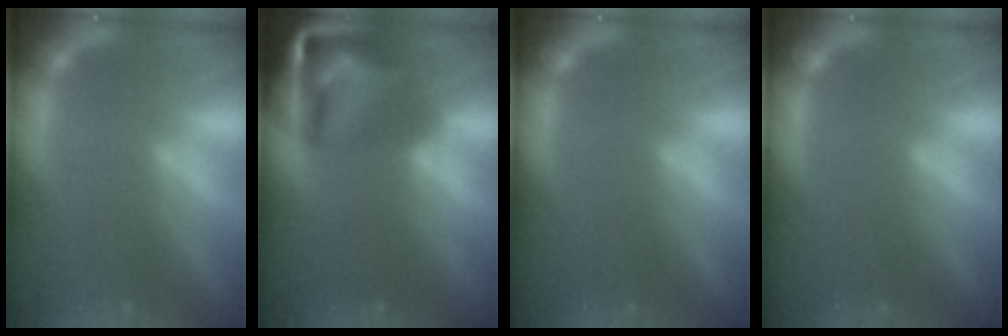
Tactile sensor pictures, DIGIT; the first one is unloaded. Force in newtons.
{"total": 9.5}
{"total": 0.0}
{"total": 0.0}